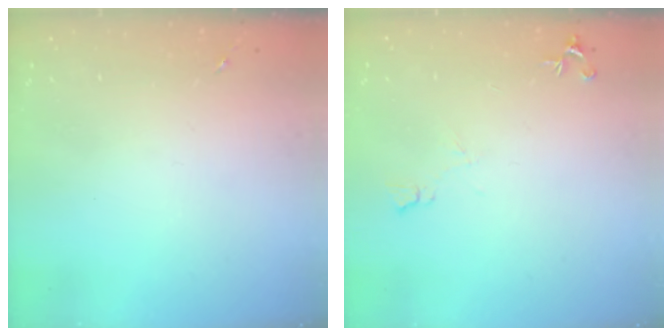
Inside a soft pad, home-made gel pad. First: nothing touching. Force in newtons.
{"total": 5.9, "press": 5.8, "slide": 1.0}